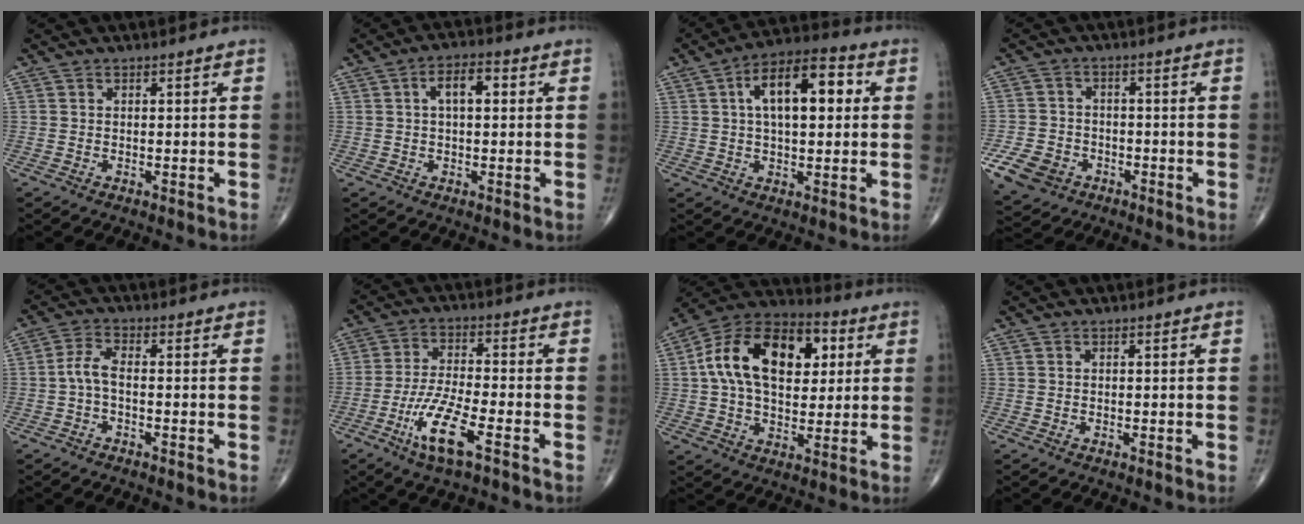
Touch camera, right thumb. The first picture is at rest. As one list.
[{"total": 5.3, "force": [1.1, 2.6, 4.6], "torque": [-0.072, 0.015, 0.012]}, {"total": 13.8, "force": [3.0, 6.6, 11.8], "torque": [-0.175, 0.022, 0.040]}, {"total": 8.5, "force": [-4.0, 6.7, 3.4], "torque": [-0.062, 0.016, -0.066]}, {"total": 3.6, "force": [-0.9, 1.5, 3.2], "torque": [-0.070, 0.014, -0.024]}, {"total": 10.1, "force": [-5.0, 2.1, 8.5], "torque": [-0.181, 0.014, -0.094]}, {"total": 21.1, "force": [4.7, 12.8, 16.1], "torque": [-0.247, 0.014, 0.068]}, {"total": 0.0}]